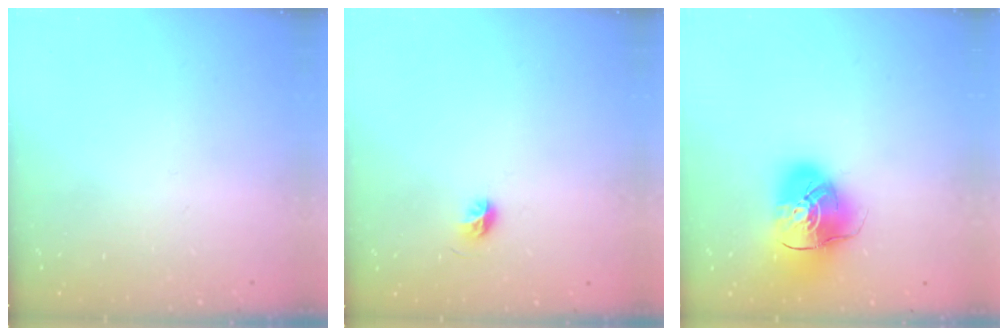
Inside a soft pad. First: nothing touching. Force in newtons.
{"total": 5.3, "press": 5.2, "slide": 1.0}
{"total": 13.4, "press": 13.3, "slide": 2.0}